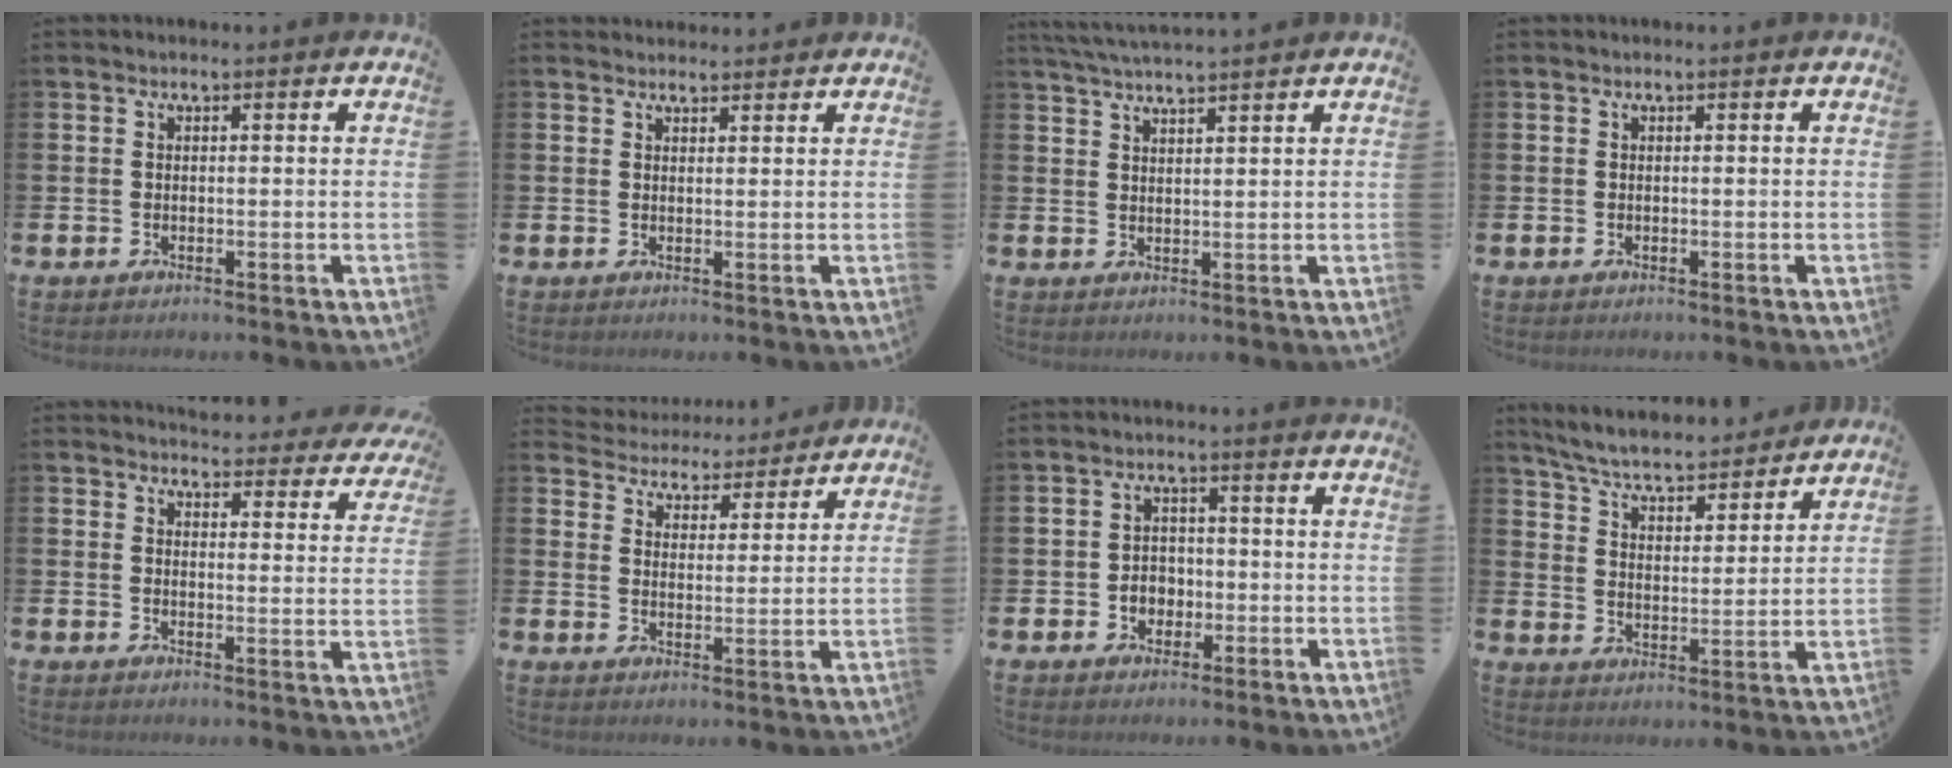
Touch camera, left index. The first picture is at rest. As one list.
[{"total": 1.9, "force": [1.9, 0.5, -0.1], "torque": [0.012, -0.008, 0.032]}, {"total": 3.5, "force": [3.4, -0.4, 0.7], "torque": [-0.022, -0.011, 0.063]}, {"total": 0.0}, {"total": 4.2, "force": [4.1, 0.9, 0.3], "torque": [-0.005, -0.032, 0.069]}, {"total": 4.7, "force": [4.4, 1.4, -0.5], "torque": [-0.008, -0.042, 0.073]}, {"total": 3.0, "force": [-0.9, 2.5, 1.2], "torque": [-0.015, 0.000, -0.024]}, {"total": 6.5, "force": [6.2, 1.0, 1.7], "torque": [-0.060, -0.046, 0.105]}]